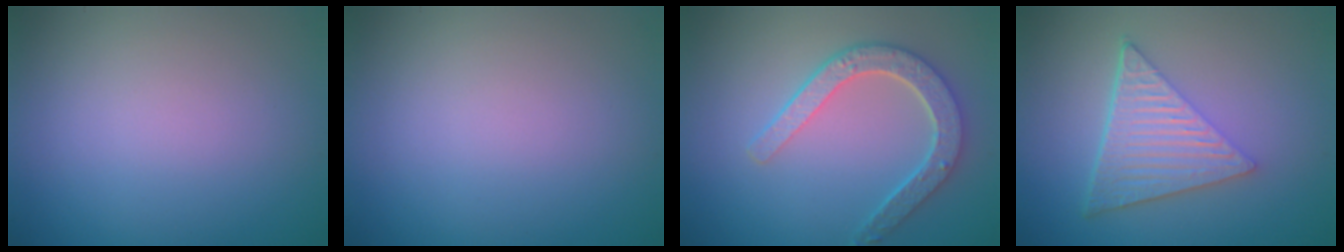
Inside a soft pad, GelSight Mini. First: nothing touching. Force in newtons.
{"total": 0.0}
{"total": 4.7, "press": 3.7, "slide": 2.8}
{"total": 6.7, "press": 4.5, "slide": 5.0}